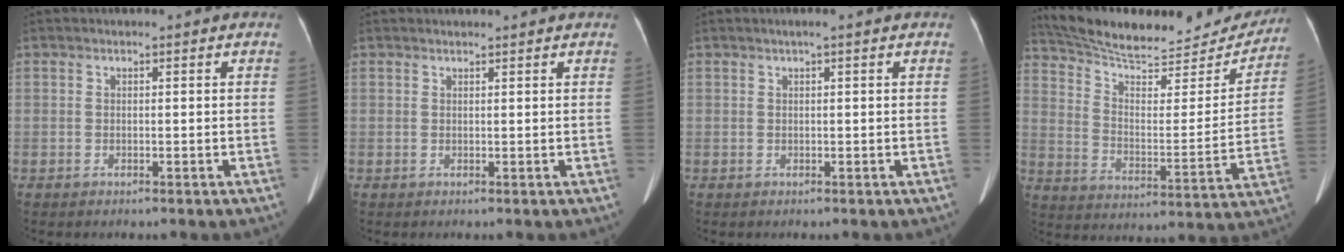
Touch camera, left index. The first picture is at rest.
{"total": 1.8, "force": [1.7, 0.1, 0.3], "torque": [-0.009, 0.012, 0.026]}
{"total": 0.9, "force": [0.6, -0.2, 0.7], "torque": [-0.017, 0.006, 0.013]}
{"total": 23.4, "force": [21.6, 5.8, 7.1], "torque": [-0.114, -0.024, 0.302]}